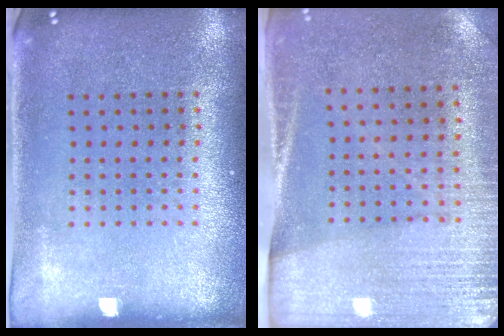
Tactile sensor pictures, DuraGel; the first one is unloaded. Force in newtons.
{"total": 2.7, "press": 2.4, "slide": 1.2}